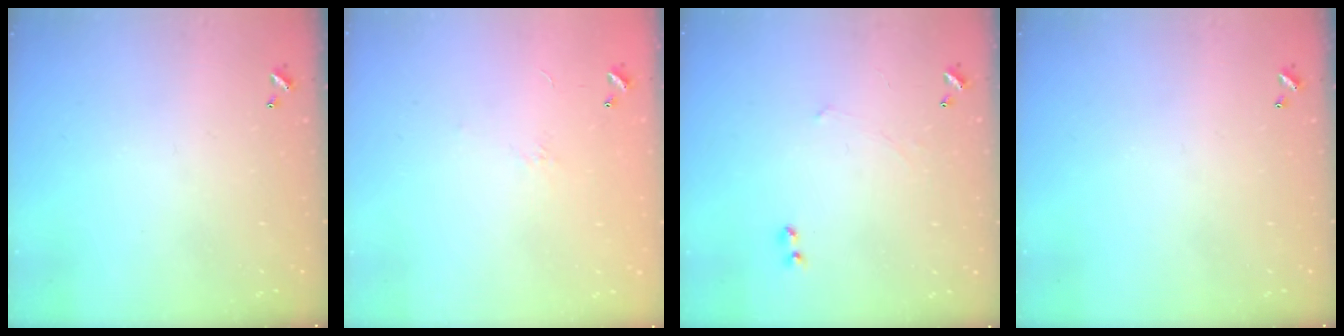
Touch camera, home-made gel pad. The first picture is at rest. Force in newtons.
{"total": 5.4, "press": 5.4, "slide": 0.8}
{"total": 3.1, "press": 3.0, "slide": 0.5}
{"total": 0.0}